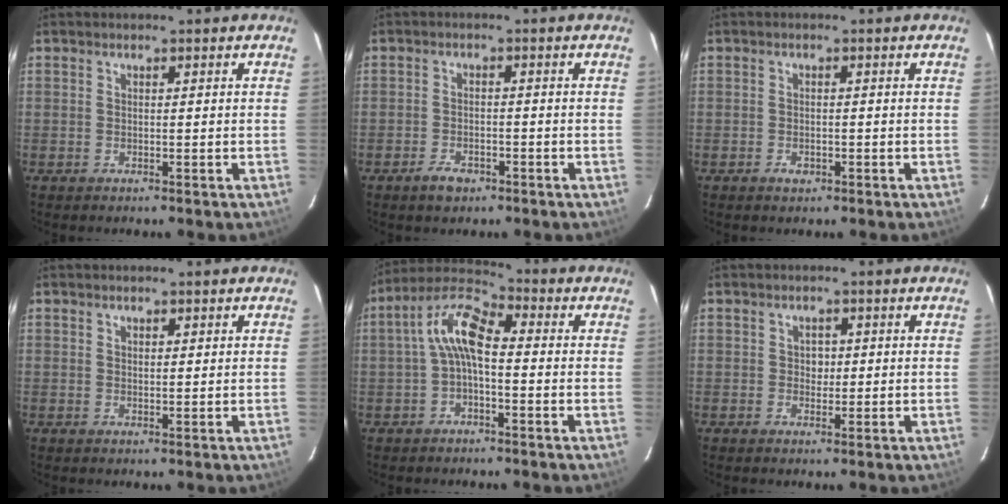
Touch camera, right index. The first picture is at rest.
{"total": 3.6, "force": [-2.4, 2.0, 1.9], "torque": [-0.042, 0.001, -0.039]}
{"total": 1.6, "force": [-0.8, 1.0, 0.9], "torque": [-0.016, 0.001, -0.012]}
{"total": 1.0, "force": [0.7, 0.5, 0.5], "torque": [-0.006, 0.001, 0.012]}
{"total": 8.1, "force": [-0.5, 3.4, 7.4], "torque": [-0.158, 0.028, -0.016]}
{"total": 1.8, "force": [0.1, 1.7, 0.6], "torque": [-0.005, 0.005, 0.001]}